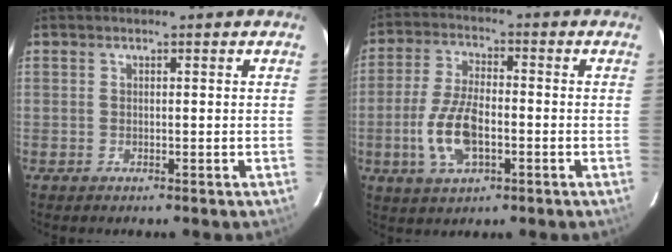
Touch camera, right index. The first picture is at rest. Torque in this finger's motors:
{"motor_torque": [1.63, -0.42, 0.77, 0.19]}